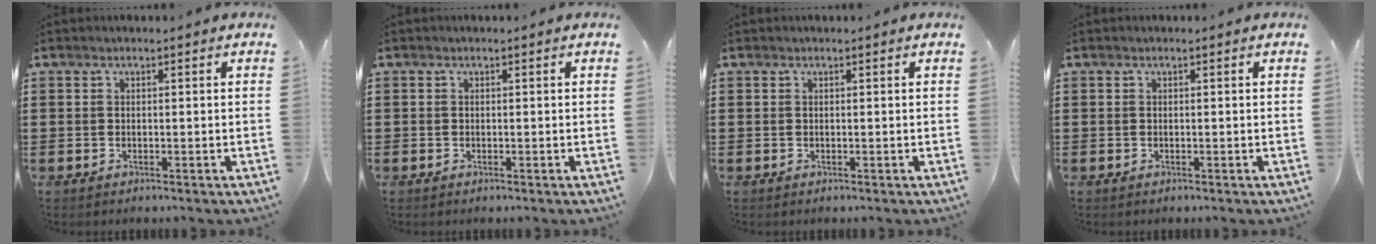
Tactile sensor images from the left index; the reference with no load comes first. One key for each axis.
{"total": 0.0}
{"total": 0.0}
{"total": 0.0}